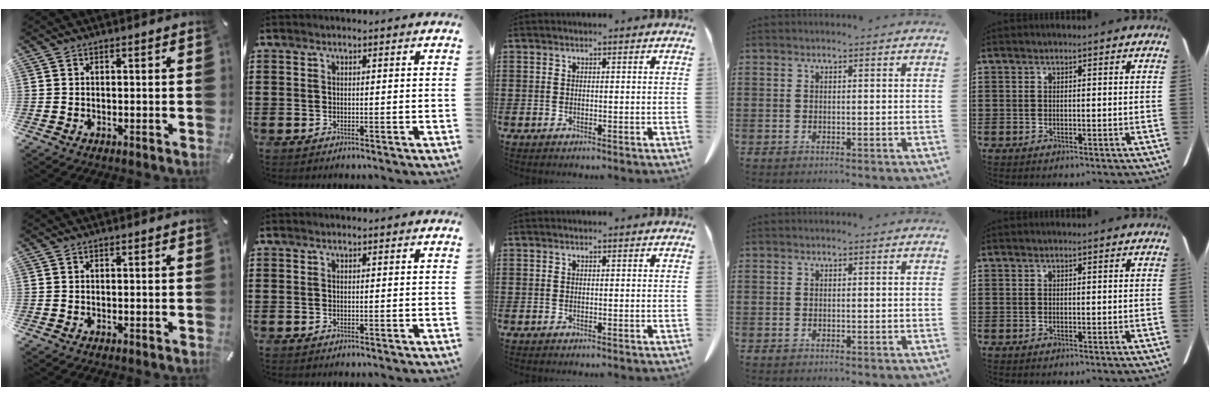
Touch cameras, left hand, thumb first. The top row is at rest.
{}